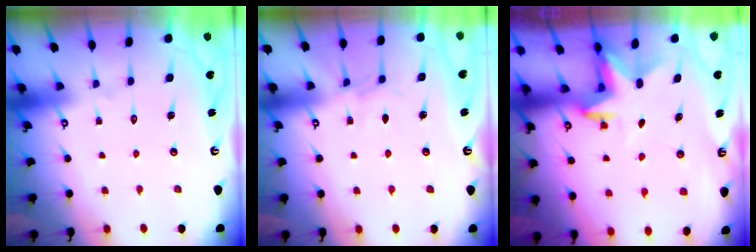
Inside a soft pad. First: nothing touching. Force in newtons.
{"total": 3.7, "press": 3.6, "slide": 0.6}
{"total": 2.3, "press": 2.3, "slide": 0.4}